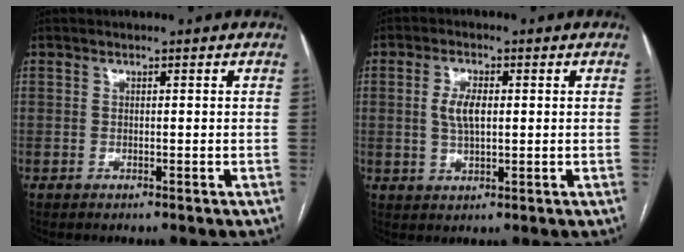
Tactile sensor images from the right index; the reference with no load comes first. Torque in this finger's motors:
{"motor_torque": [0.39, 0.19, 0.25, 0.08]}